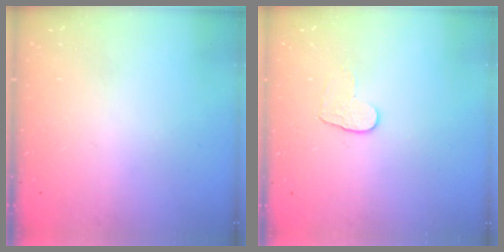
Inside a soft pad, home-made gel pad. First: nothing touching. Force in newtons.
{"total": 5.3, "press": 5.3, "slide": 0.5}